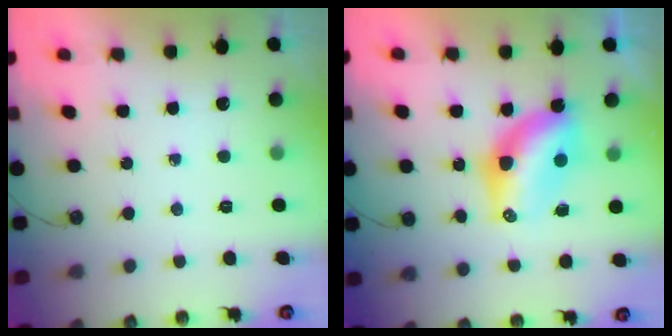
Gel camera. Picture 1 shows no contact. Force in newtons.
{"total": 8.2, "press": 8.2, "slide": 0.9}